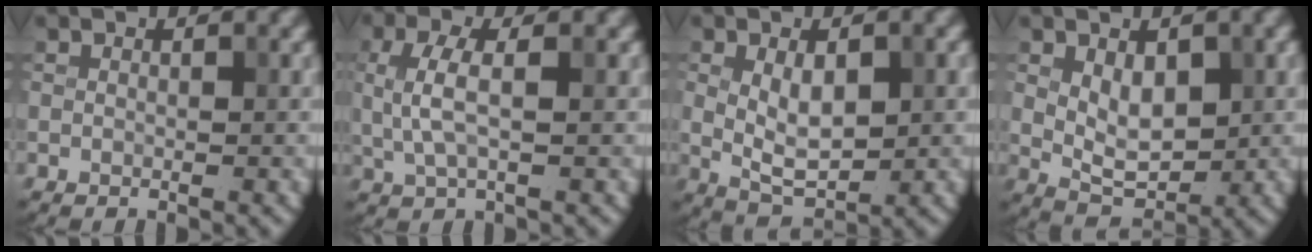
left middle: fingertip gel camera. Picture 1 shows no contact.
{"total": 3.4, "force": [0.3, 1.2, 3.2], "torque": [-0.076, 0.003, 0.005]}
{"total": 4.7, "force": [0.5, 2.4, 4.0], "torque": [-0.075, -0.002, 0.013]}
{"total": 4.4, "force": [0.7, 2.7, 3.4], "torque": [-0.059, -0.005, 0.019]}